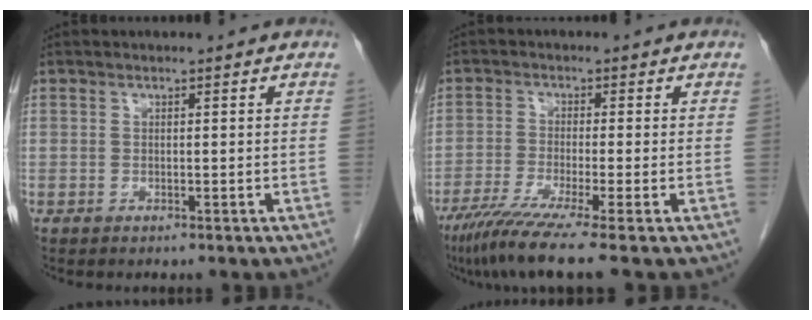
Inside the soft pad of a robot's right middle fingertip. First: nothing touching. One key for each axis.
{"total": 8.5, "fx": -6.2, "fy": -1.3, "fz": 5.7, "tx": -0.092, "ty": -0.029, "tz": -0.105}